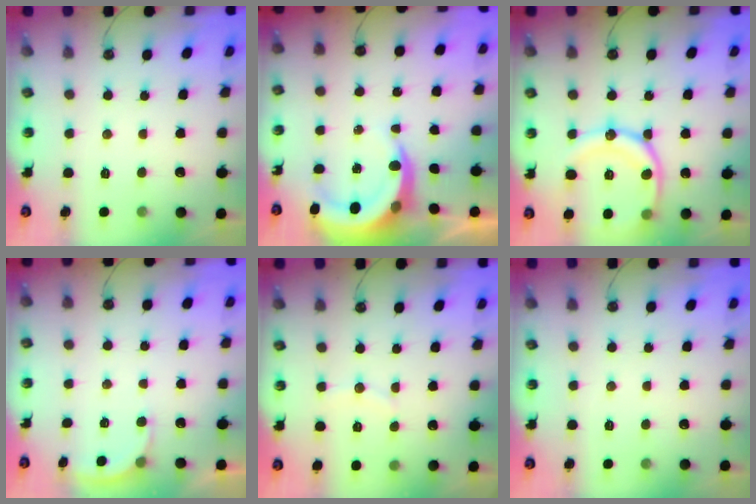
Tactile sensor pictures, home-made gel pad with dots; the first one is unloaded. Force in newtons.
{"total": 6.6, "press": 6.5, "slide": 0.8}
{"total": 17.7, "press": 17.6, "slide": 1.9}
{"total": 2.6, "press": 2.3, "slide": 1.1}
{"total": 4.4, "press": 4.3, "slide": 0.9}
{"total": 0.0}